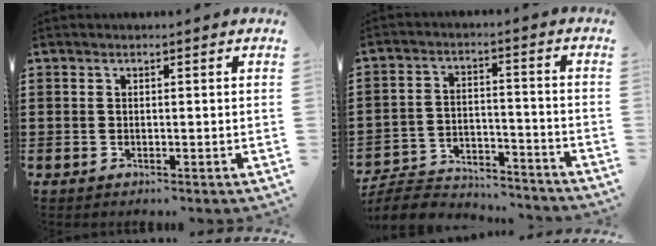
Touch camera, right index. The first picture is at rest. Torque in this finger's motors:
{"motor_torque": [-0.99, 1.14, -1.06, -0.01]}